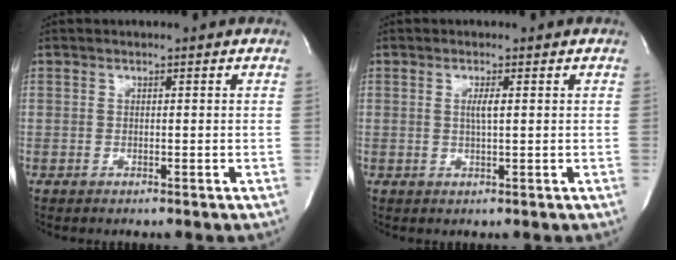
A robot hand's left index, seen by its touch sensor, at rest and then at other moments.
{"total": 1.7, "force": [0.4, -0.1, 1.7], "torque": [-0.037, -0.001, 0.007]}